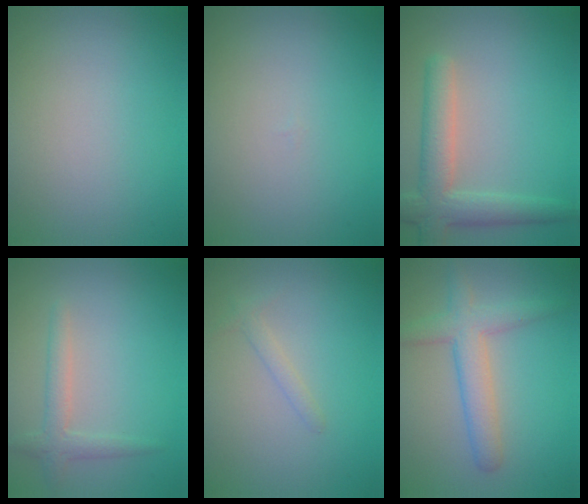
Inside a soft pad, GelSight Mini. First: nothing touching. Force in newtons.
{"total": 0.0}
{"total": 4.6, "press": 4.6, "slide": 0.4}
{"total": 2.0, "press": 2.0, "slide": 0.0}
{"total": 1.1, "press": 1.1, "slide": 0.1}
{"total": 3.9, "press": 3.9, "slide": 0.1}